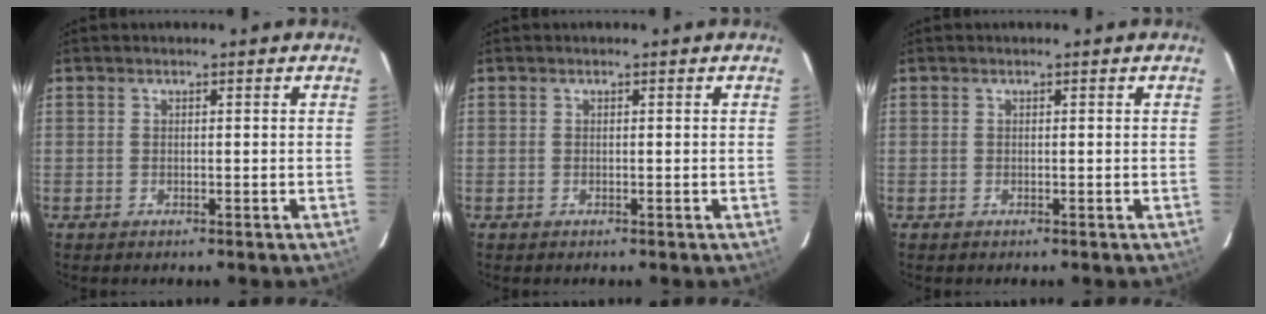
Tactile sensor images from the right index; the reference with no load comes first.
{"total": 0.0}
{"total": 0.0}